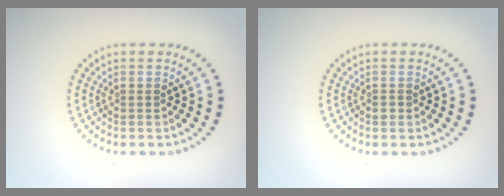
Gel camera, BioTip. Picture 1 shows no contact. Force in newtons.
{"total": 0.6, "press": 0.5, "slide": 0.3}